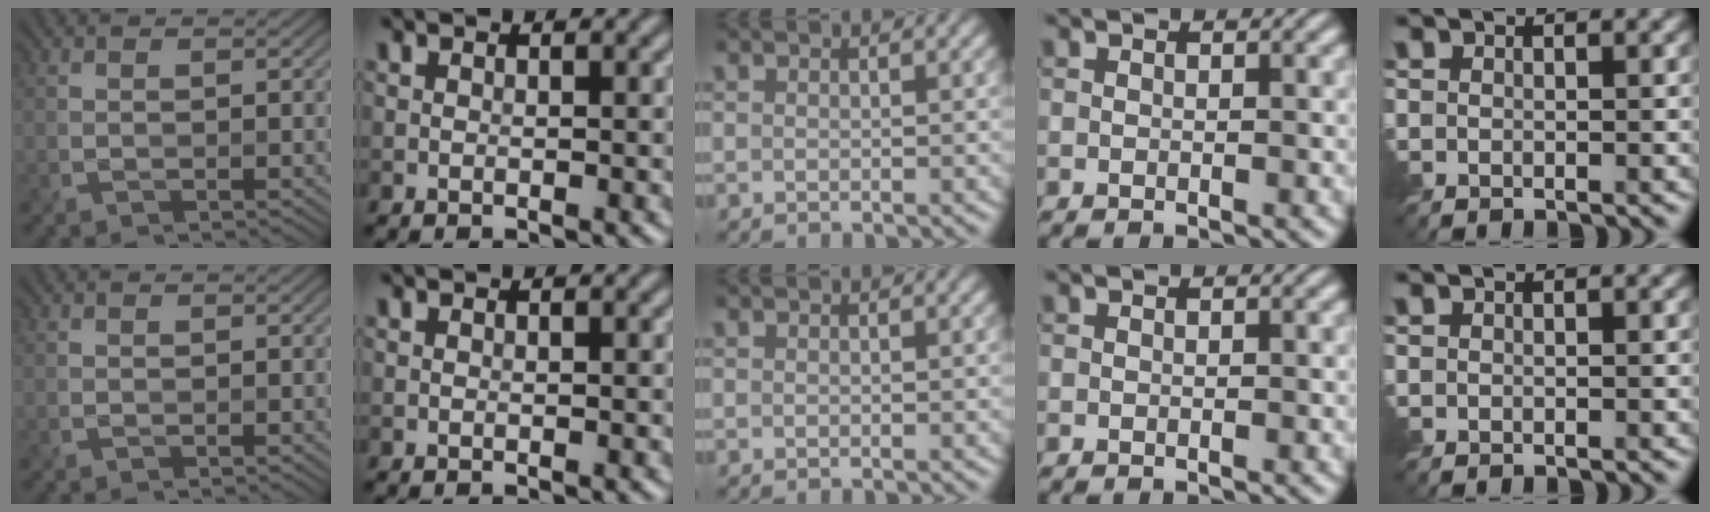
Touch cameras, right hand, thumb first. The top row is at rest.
{}